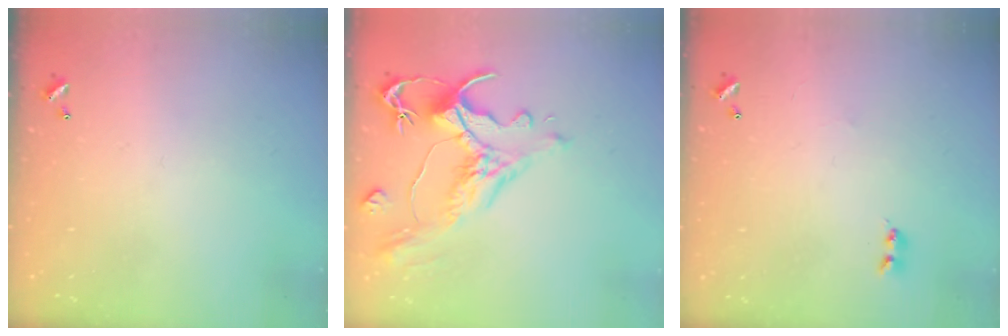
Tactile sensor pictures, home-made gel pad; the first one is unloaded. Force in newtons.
{"total": 1.5, "press": 0.2, "slide": 1.5}
{"total": 2.2, "press": 2.1, "slide": 0.6}